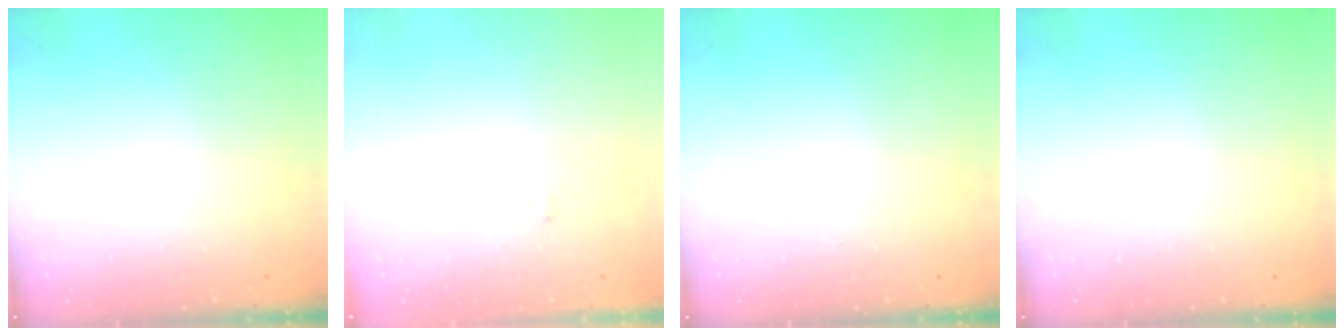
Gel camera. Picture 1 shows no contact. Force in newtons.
{"total": 1.7, "press": 1.2, "slide": 1.1}
{"total": 0.0}
{"total": 0.0}